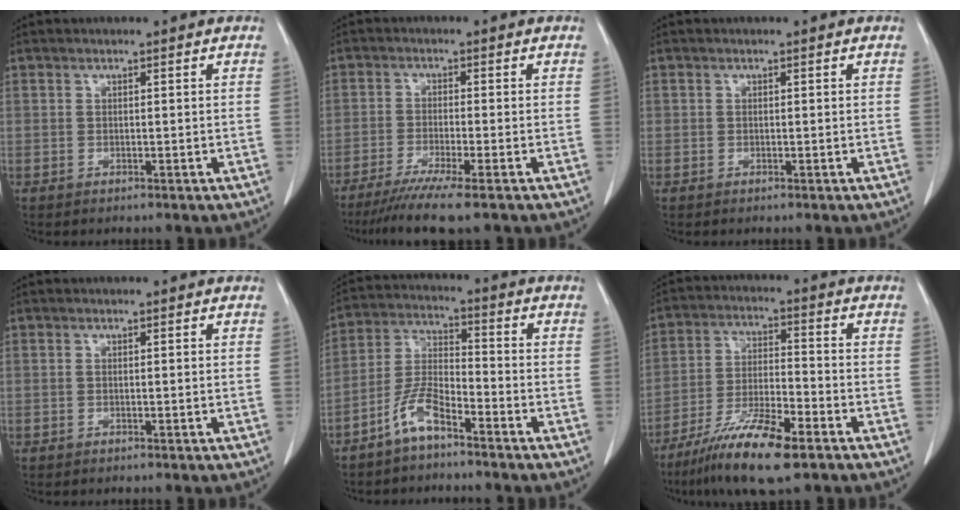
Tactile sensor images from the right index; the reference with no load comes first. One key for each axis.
{"total": 7.7, "fx": -5.9, "fy": -0.6, "fz": 5.0, "tx": -0.074, "ty": -0.020, "tz": -0.094}
{"total": 1.7, "fx": -0.7, "fy": 0.6, "fz": 1.4, "tx": -0.024, "ty": 0.002, "tz": -0.012}
{"total": 0.0}
{"total": 6.7, "fx": -4.8, "fy": 1.8, "fz": 4.3, "tx": -0.103, "ty": 0.003, "tz": -0.100}
{"total": 12.2, "fx": -8.0, "fy": 1.9, "fz": 9.1, "tx": -0.174, "ty": -0.024, "tz": -0.142}